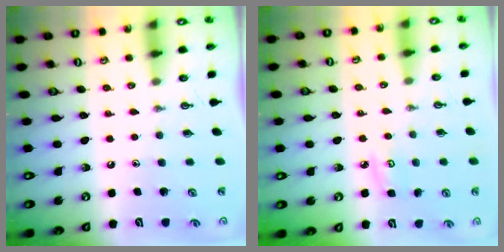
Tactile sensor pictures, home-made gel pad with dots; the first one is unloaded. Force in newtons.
{"total": 3.8, "press": 3.8, "slide": 0.4}